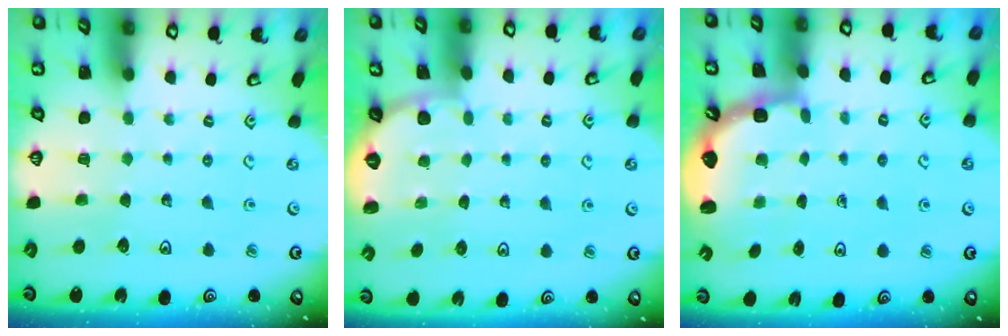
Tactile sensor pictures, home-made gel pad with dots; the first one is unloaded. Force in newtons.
{"total": 0.0}
{"total": 2.4, "press": 2.0, "slide": 1.3}